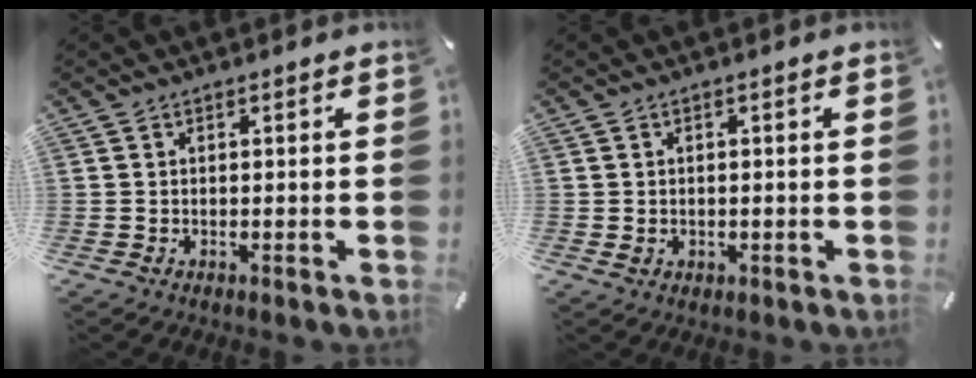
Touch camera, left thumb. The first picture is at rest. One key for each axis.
{"total": 1.2, "fx": -0.1, "fy": 1.1, "fz": 0.4, "tx": -0.008, "ty": 0.005, "tz": -0.002}